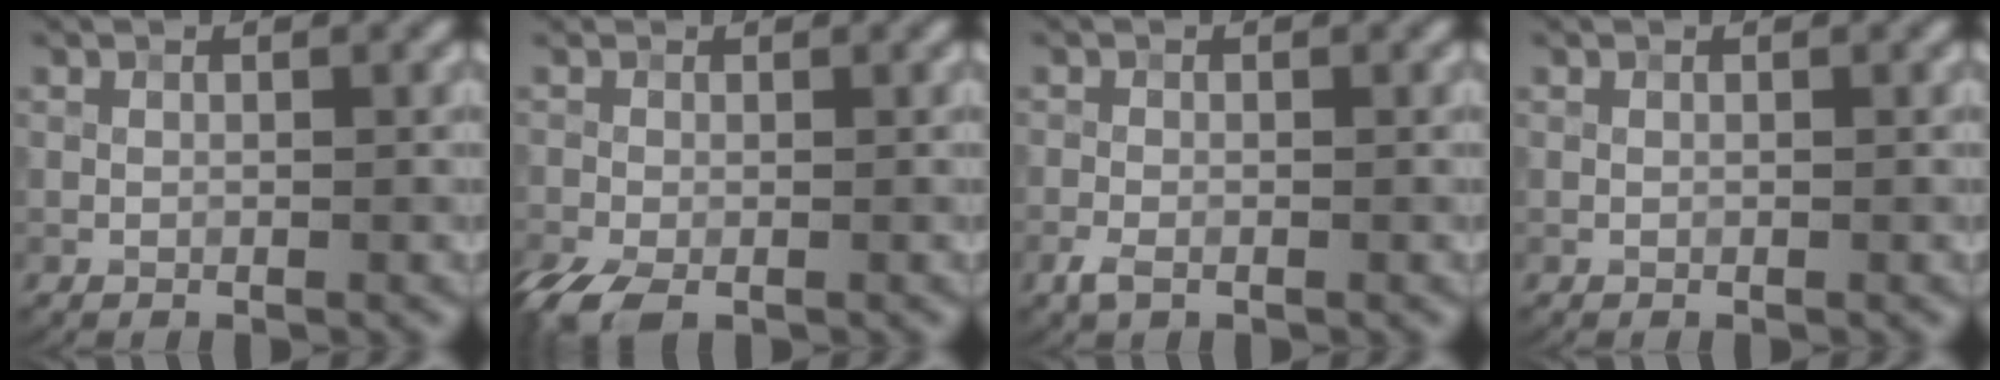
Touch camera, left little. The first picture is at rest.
{"total": 5.0, "force": [-2.6, 2.9, 3.1], "torque": [-0.080, -0.020, -0.051]}
{"total": 1.7, "force": [-1.0, 0.9, 1.0], "torque": [-0.029, -0.003, -0.025]}
{"total": 0.0}